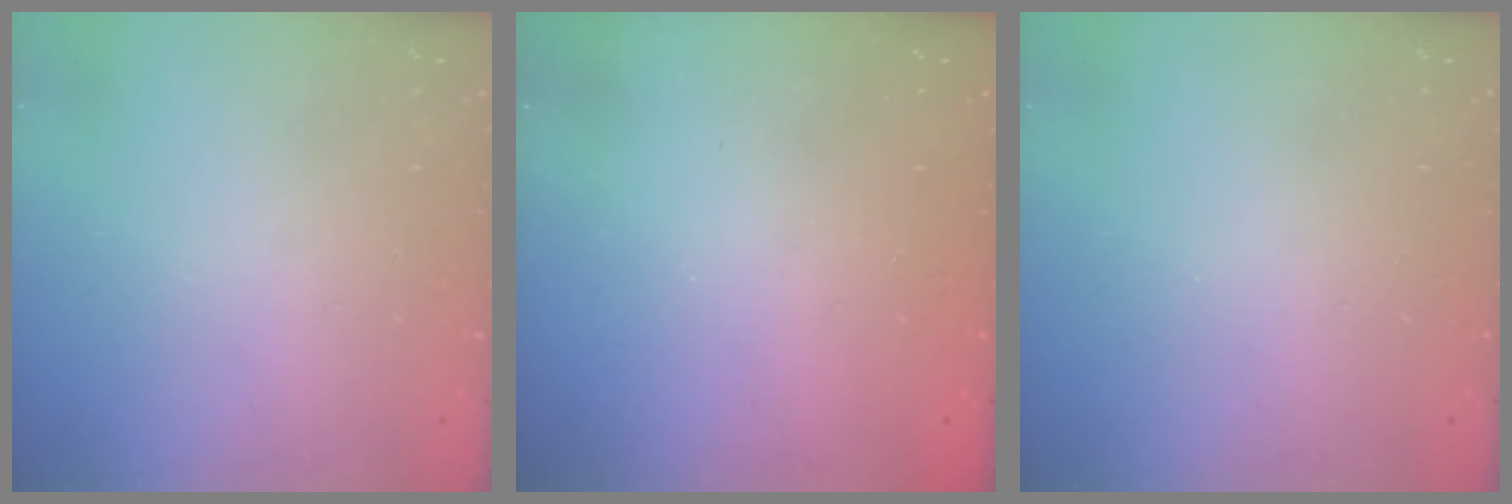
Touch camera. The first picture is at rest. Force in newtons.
{"total": 2.3, "press": 2.2, "slide": 0.8}
{"total": 0.0}